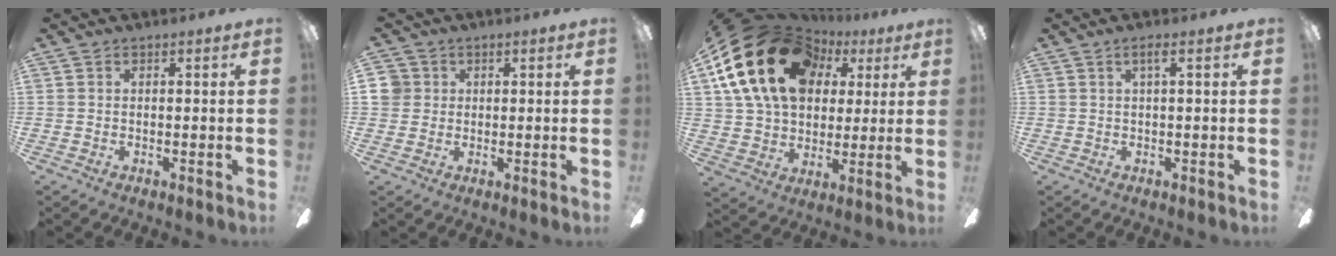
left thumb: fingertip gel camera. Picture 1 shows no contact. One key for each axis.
{"total": 3.9, "fx": 1.0, "fy": 3.7, "fz": 1.0, "tx": -0.019, "ty": 0.009, "tz": 0.018}
{"total": 26.2, "fx": 10.1, "fy": 18.2, "fz": 16.0, "tx": -0.303, "ty": -0.028, "tz": 0.184}
{"total": 1.8, "fx": 0.8, "fy": 0.1, "fz": 1.6, "tx": -0.033, "ty": 0.003, "tz": 0.013}